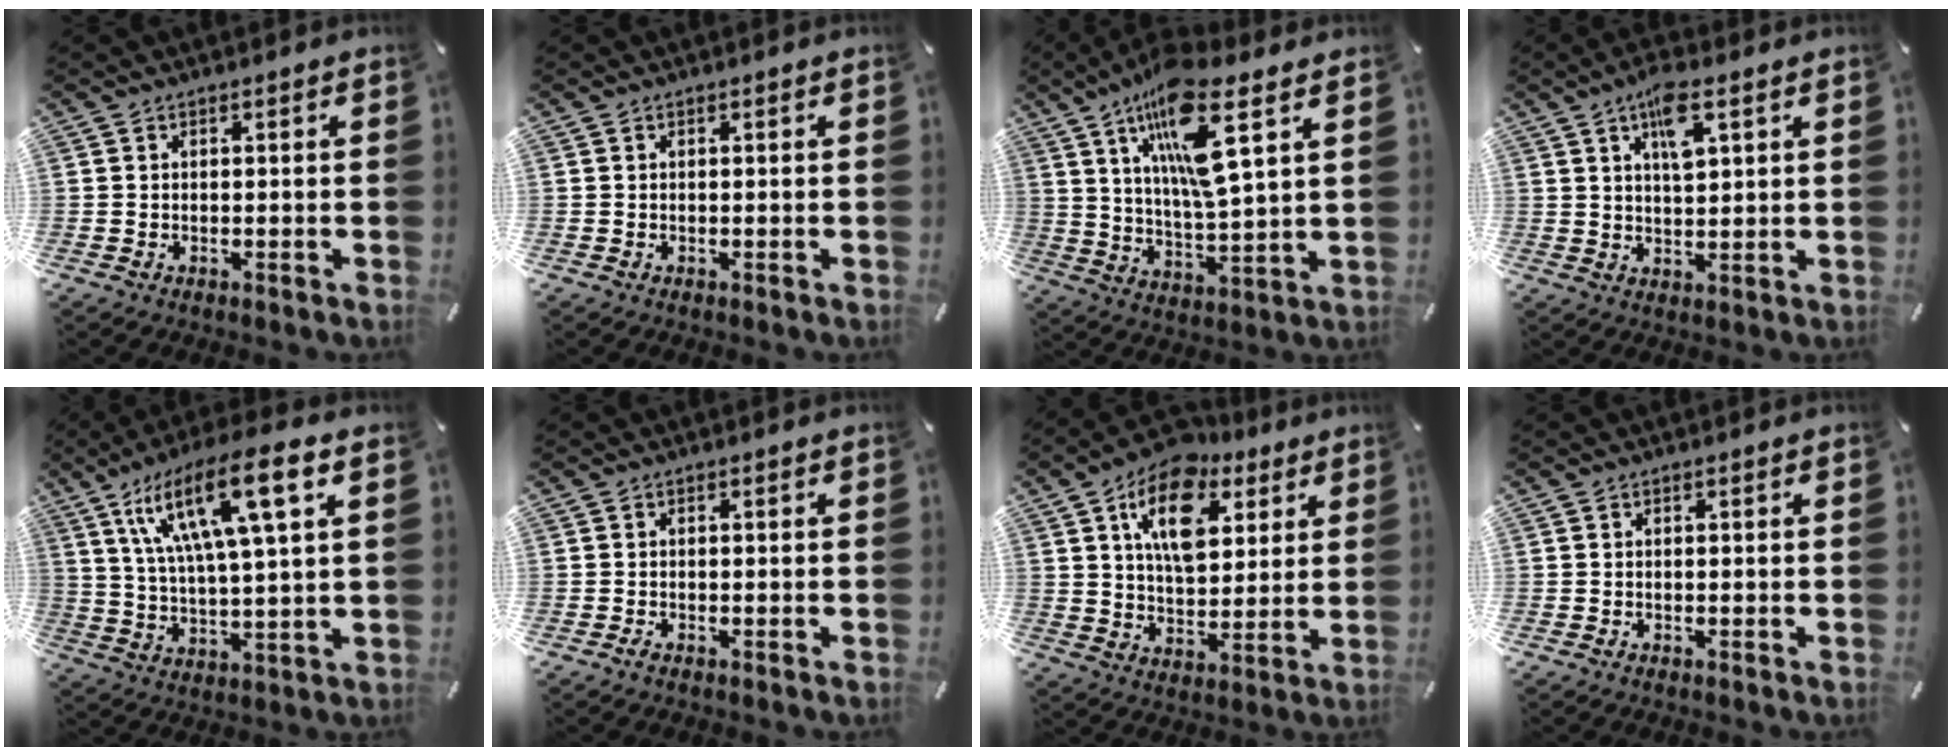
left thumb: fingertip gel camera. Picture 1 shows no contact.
{"total": 0.0}
{"total": 15.6, "force": [8.8, 3.0, 12.5], "torque": [-0.250, -0.034, 0.137]}
{"total": 7.9, "force": [4.0, 3.0, 6.1], "torque": [-0.106, -0.003, 0.066]}
{"total": 17.1, "force": [8.7, 3.9, 14.2], "torque": [-0.287, -0.026, 0.135]}
{"total": 0.6, "force": [-0.5, 0.1, 0.3], "torque": [-0.007, -0.001, -0.010]}
{"total": 15.2, "force": [7.3, 9.4, 9.6], "torque": [-0.142, -0.026, 0.127]}
{"total": 0.0}